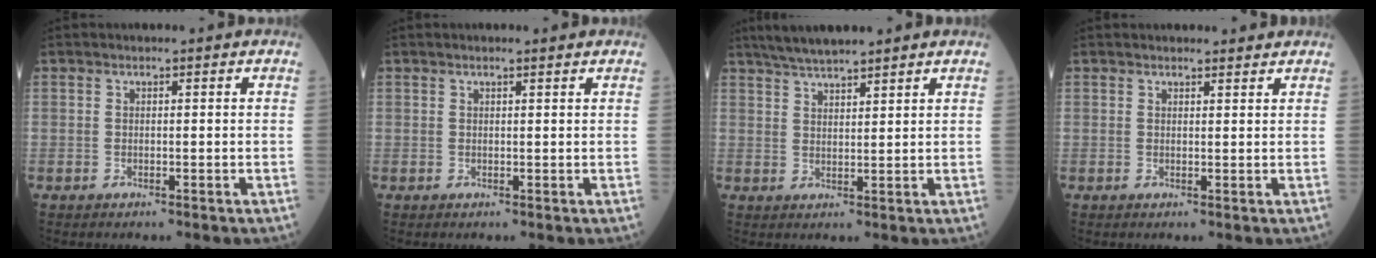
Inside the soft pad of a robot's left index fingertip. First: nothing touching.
{"total": 1.0, "force": [0.9, -0.1, 0.5], "torque": [-0.011, 0.004, 0.016]}
{"total": 5.9, "force": [5.2, 0.3, 2.8], "torque": [-0.056, 0.020, 0.097]}
{"total": 3.0, "force": [2.9, 0.7, 0.3], "torque": [-0.004, 0.006, 0.032]}